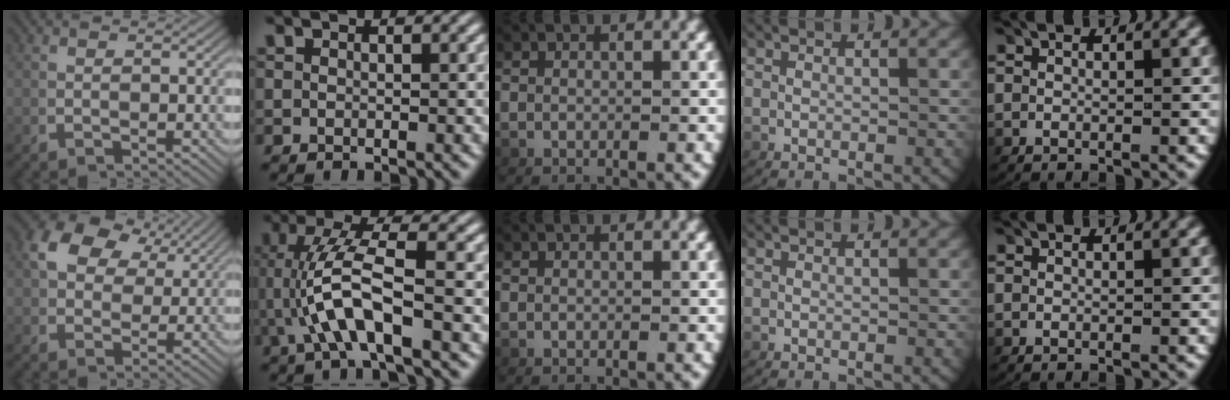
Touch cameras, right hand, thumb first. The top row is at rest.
{"thumb": {"total": 7.5, "force": [3.3, 5.0, 4.5], "torque": [-0.099, -0.009, 0.064]}, "index": {"total": 5.5, "force": [0.0, 1.4, 5.4], "torque": [-0.110, 0.000, 0.001]}}